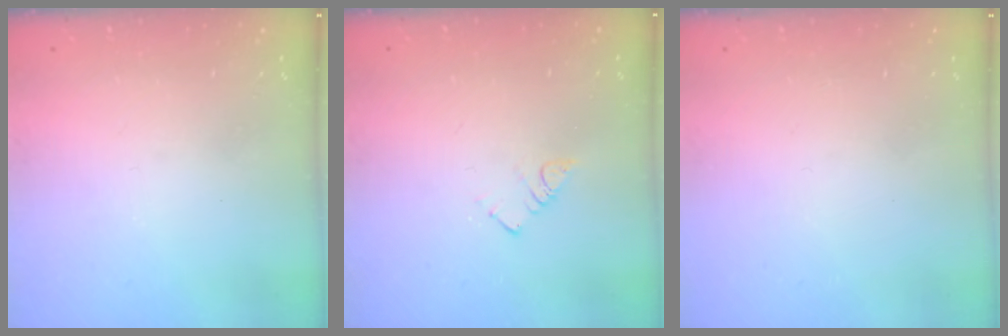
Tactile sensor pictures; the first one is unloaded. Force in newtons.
{"total": 3.6, "press": 3.6, "slide": 0.2}
{"total": 1.8, "press": 1.7, "slide": 0.1}